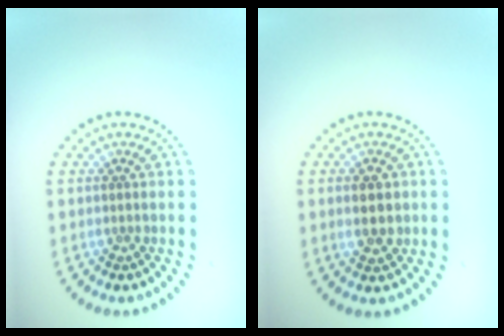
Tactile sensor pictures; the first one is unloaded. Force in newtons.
{"total": 2.8, "press": 2.8, "slide": 0.2}